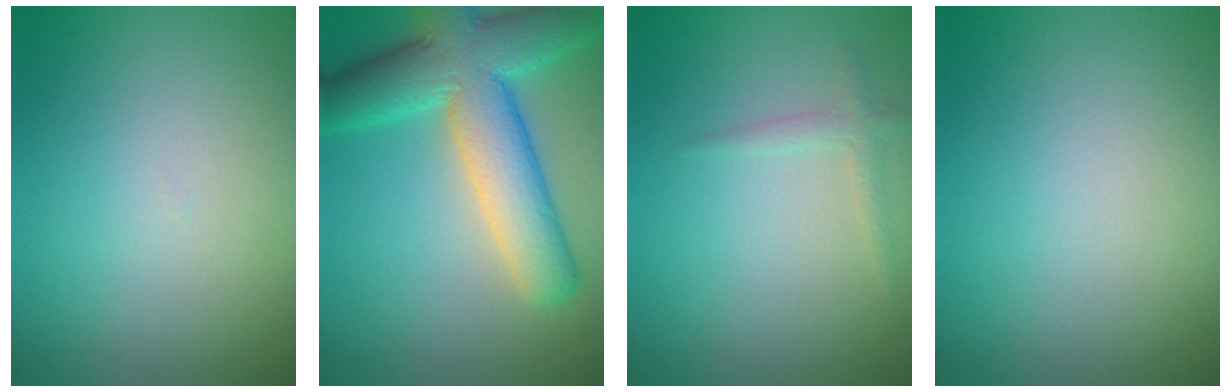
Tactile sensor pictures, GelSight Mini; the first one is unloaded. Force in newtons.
{"total": 8.9, "press": 8.9, "slide": 0.4}
{"total": 1.1, "press": 1.1, "slide": 0.0}
{"total": 0.0}